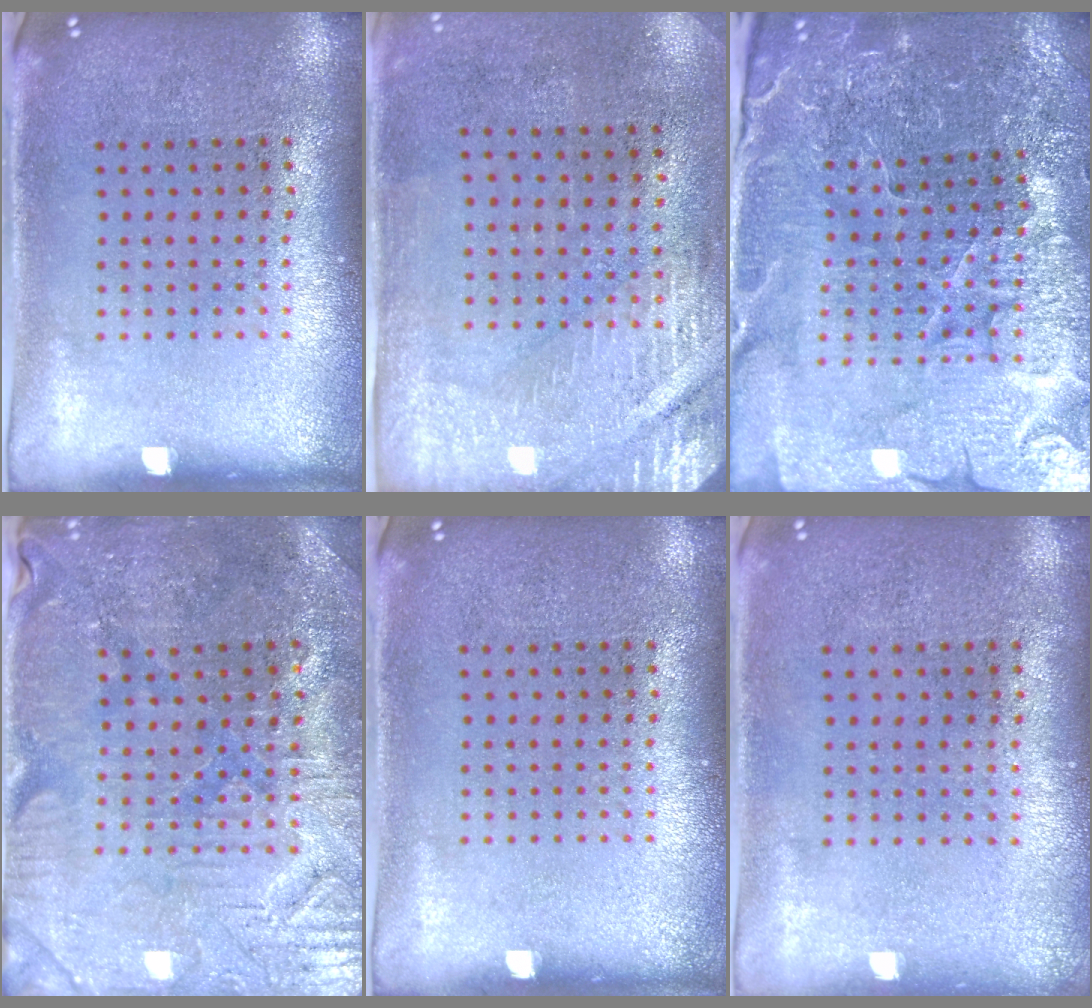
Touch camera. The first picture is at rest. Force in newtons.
{"total": 2.9, "press": 2.5, "slide": 1.4}
{"total": 4.8, "press": 4.6, "slide": 1.3}
{"total": 1.7, "press": 1.6, "slide": 0.5}
{"total": 0.0}
{"total": 0.0}